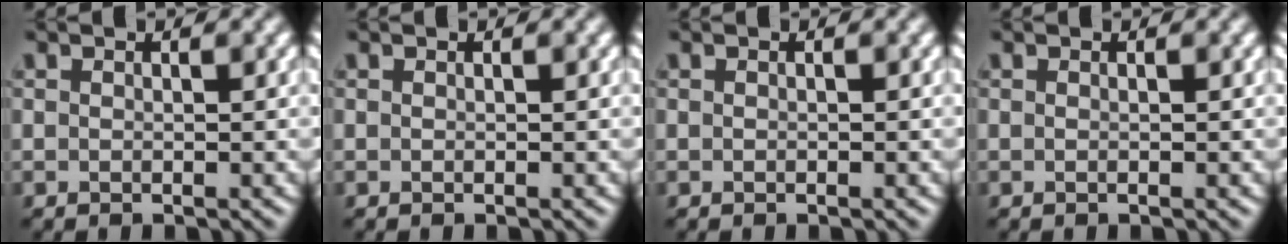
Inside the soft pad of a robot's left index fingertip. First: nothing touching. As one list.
[{"total": 0.0}, {"total": 0.0}, {"total": 0.0}]